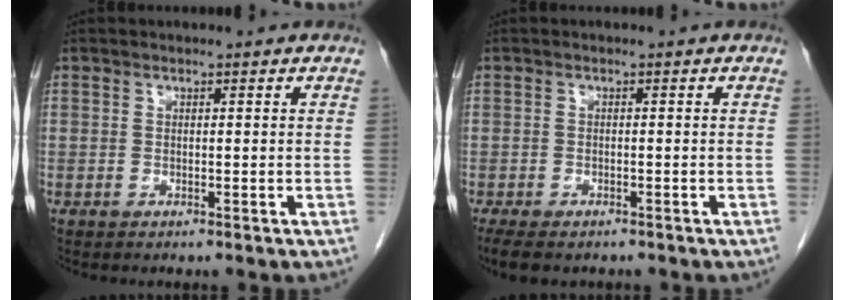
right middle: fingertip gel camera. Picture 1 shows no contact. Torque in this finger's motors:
{"motor_torque": [0.13, -0.10, 0.06, 0.02]}